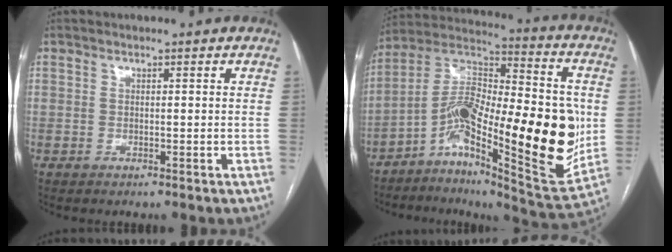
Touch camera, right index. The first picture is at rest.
{"total": 25.8, "force": [-4.3, 6.6, 24.5], "torque": [-0.388, 0.018, -0.065]}